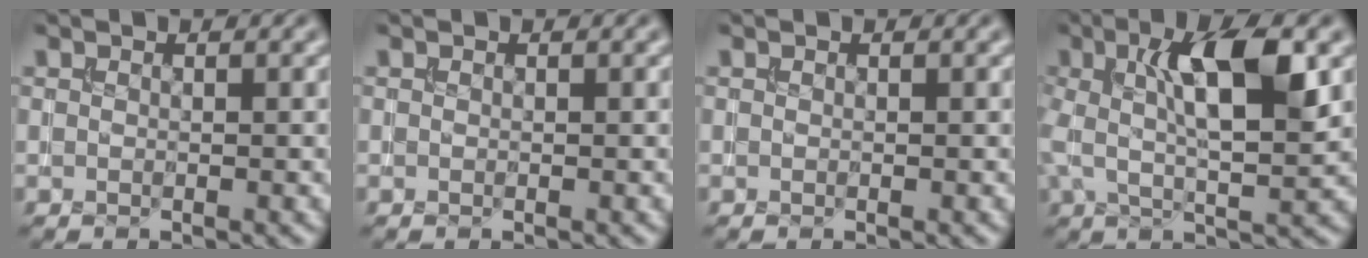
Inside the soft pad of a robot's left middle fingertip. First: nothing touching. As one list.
[{"total": 0.0}, {"total": 0.0}, {"total": 8.4, "force": [1.6, 2.8, 7.8], "torque": [-0.133, 0.003, 0.024]}]